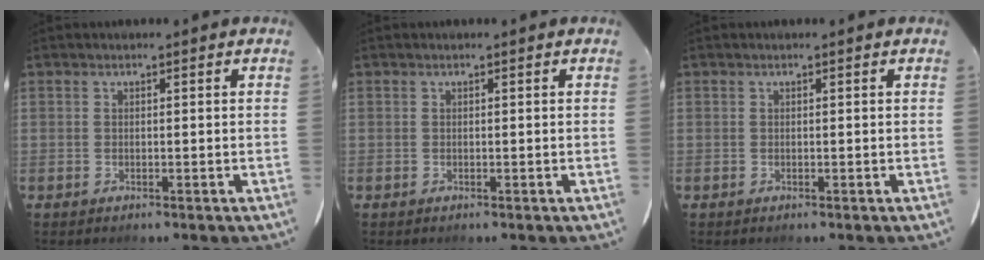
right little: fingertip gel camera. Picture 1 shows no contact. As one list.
[{"total": 0.0}, {"total": 0.0}]